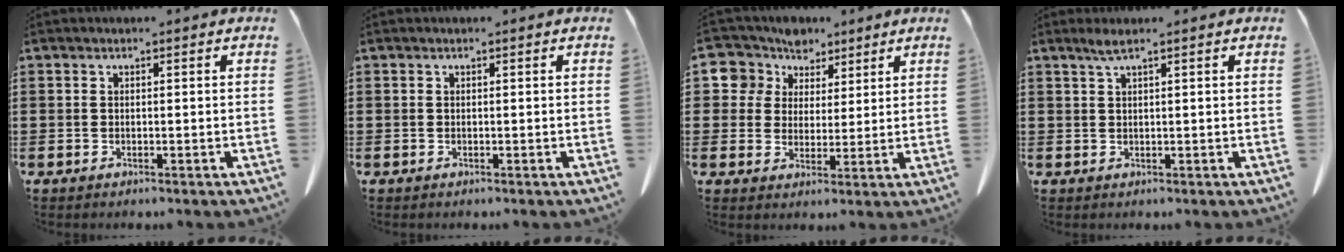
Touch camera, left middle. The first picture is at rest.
{"total": 0.0}
{"total": 6.7, "force": [4.5, 5.0, 0.4], "torque": [-0.052, -0.012, 0.082]}
{"total": 1.7, "force": [1.0, -0.1, 1.3], "torque": [-0.028, -0.001, 0.019]}